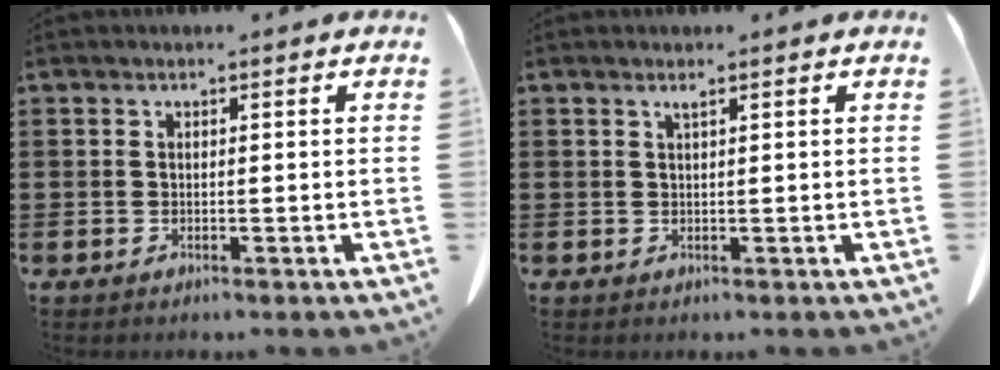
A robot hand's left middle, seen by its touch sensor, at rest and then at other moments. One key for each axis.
{"total": 0.7, "fx": 0.4, "fy": 0.0, "fz": 0.6, "tx": -0.012, "ty": -0.003, "tz": 0.010}